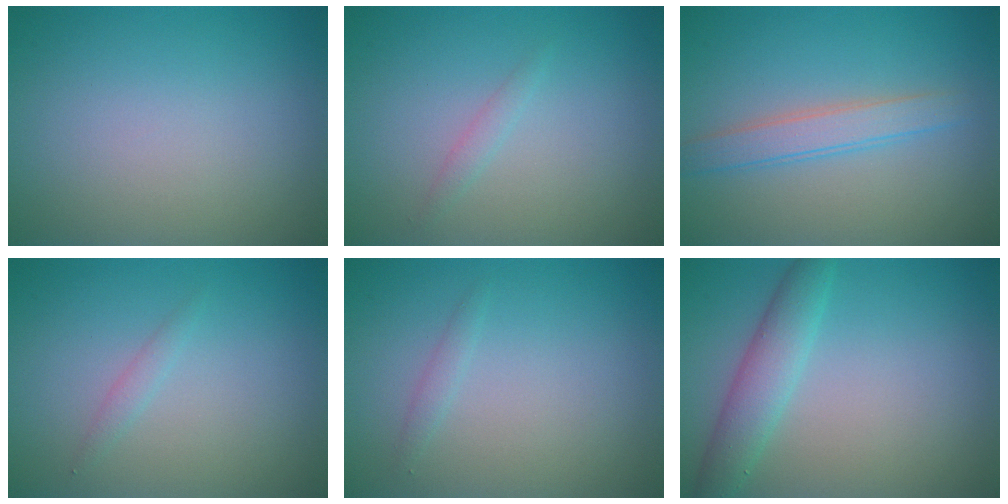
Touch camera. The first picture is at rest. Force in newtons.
{"total": 0.8, "press": 0.8, "slide": 0.0}
{"total": 2.6, "press": 2.6, "slide": 0.0}
{"total": 0.8, "press": 0.8, "slide": 0.1}
{"total": 0.8, "press": 0.8, "slide": 0.1}
{"total": 3.4, "press": 3.4, "slide": 0.1}